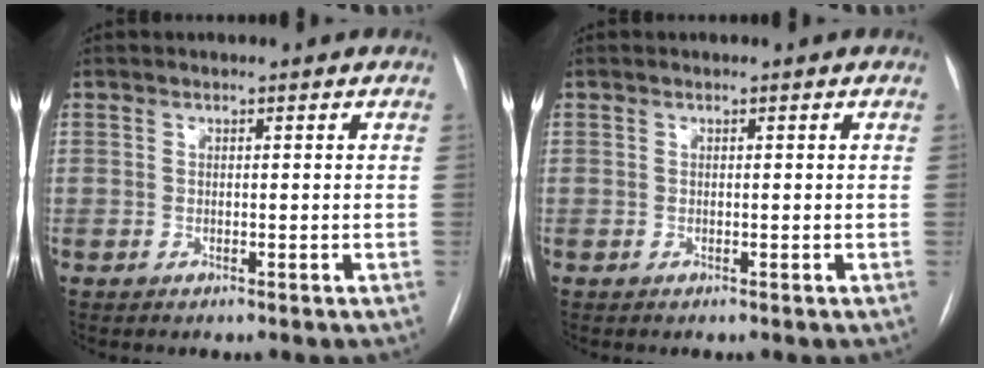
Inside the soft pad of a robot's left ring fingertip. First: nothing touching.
{"total": 0.0}